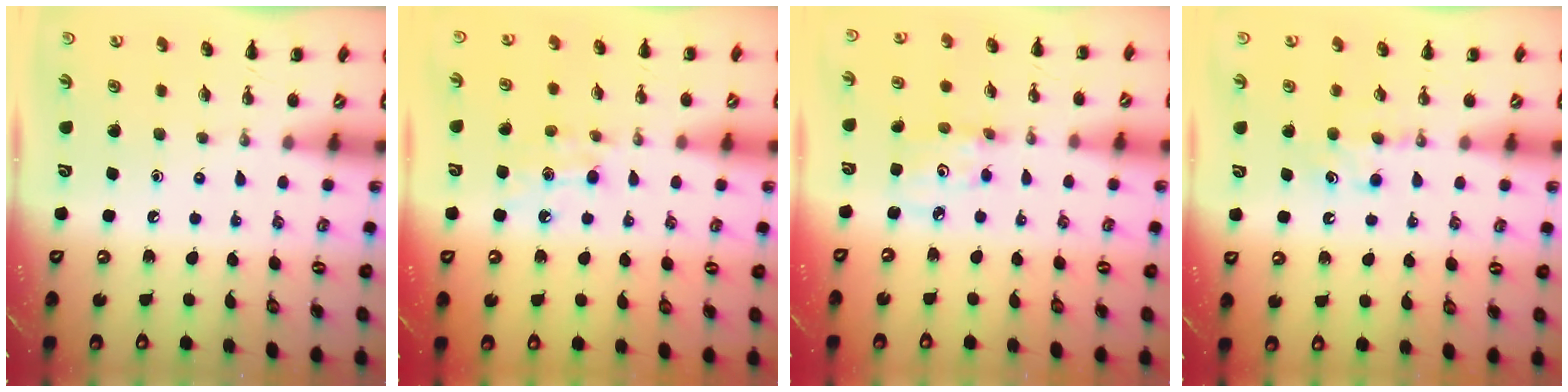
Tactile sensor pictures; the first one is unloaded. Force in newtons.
{"total": 5.1, "press": 4.9, "slide": 1.4}
{"total": 3.2, "press": 3.2, "slide": 0.5}
{"total": 6.4, "press": 6.2, "slide": 1.6}